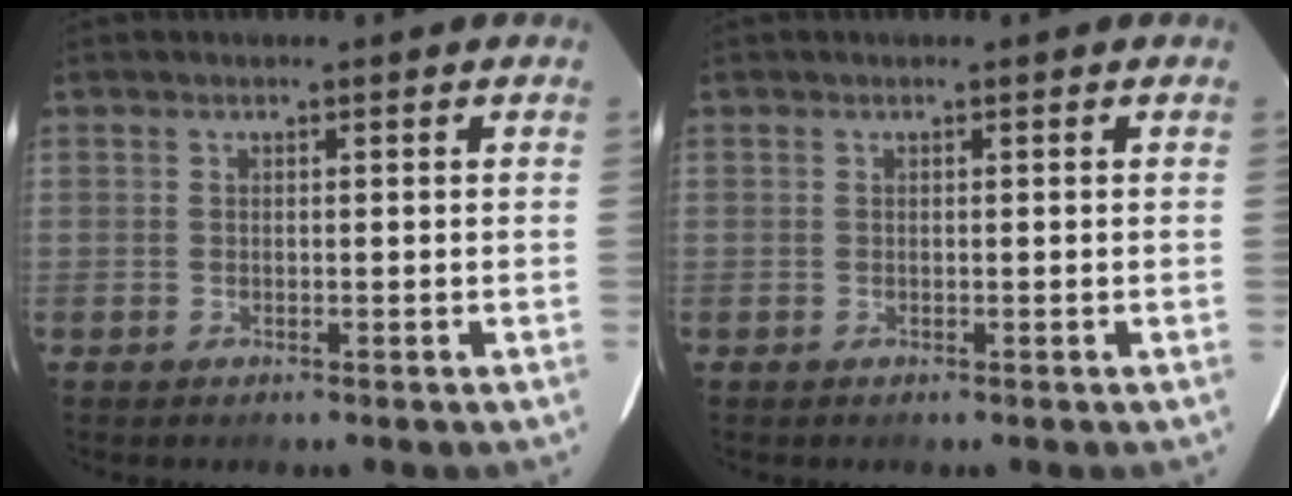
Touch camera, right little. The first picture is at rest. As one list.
[{"total": 0.0}]